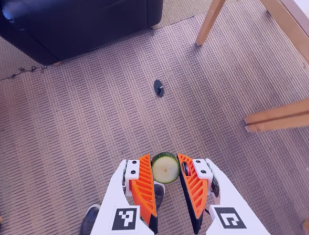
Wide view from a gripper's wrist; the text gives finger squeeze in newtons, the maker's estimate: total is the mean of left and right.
{"total": 8.6, "left": 8.7, "right": 8.4}